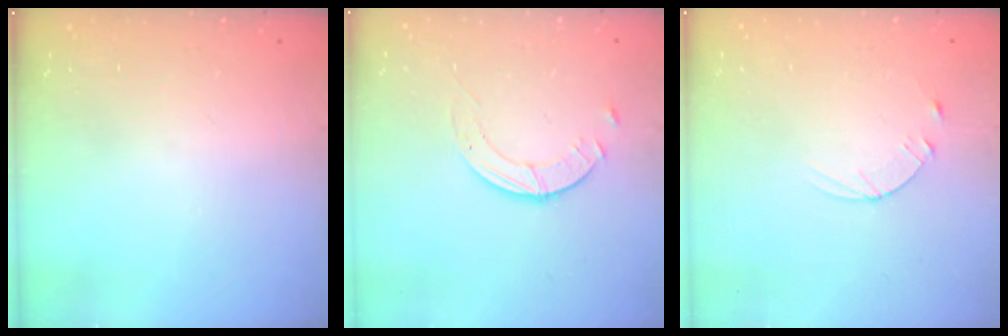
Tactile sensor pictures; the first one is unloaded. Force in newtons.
{"total": 2.3, "press": 2.3, "slide": 0.3}
{"total": 3.6, "press": 3.6, "slide": 0.5}